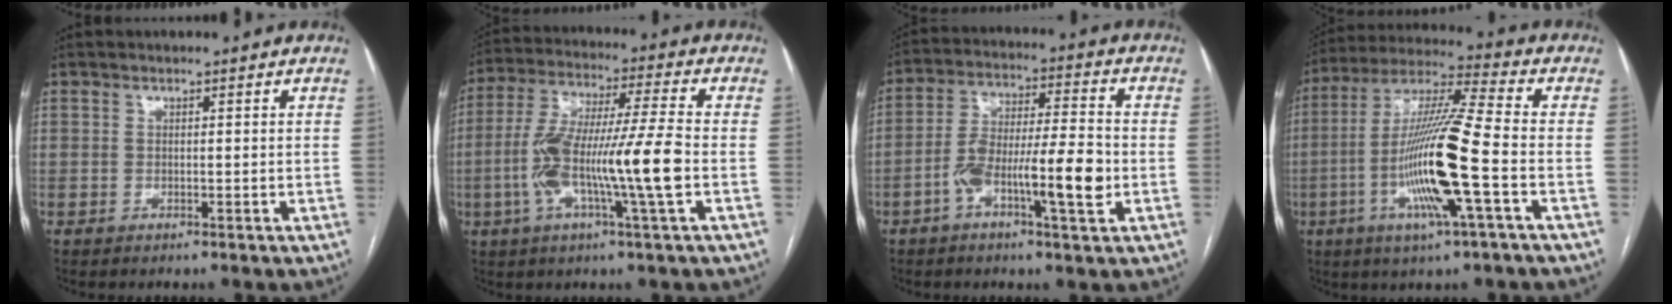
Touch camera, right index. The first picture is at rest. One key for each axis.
{"total": 15.1, "fx": -3.3, "fy": -0.1, "fz": 14.7, "tx": -0.284, "ty": 0.004, "tz": -0.065}
{"total": 11.9, "fx": -3.7, "fy": 1.8, "fz": 11.2, "tx": -0.199, "ty": 0.014, "tz": -0.063}
{"total": 16.7, "fx": -4.3, "fy": 0.0, "fz": 16.1, "tx": -0.318, "ty": -0.006, "tz": -0.087}